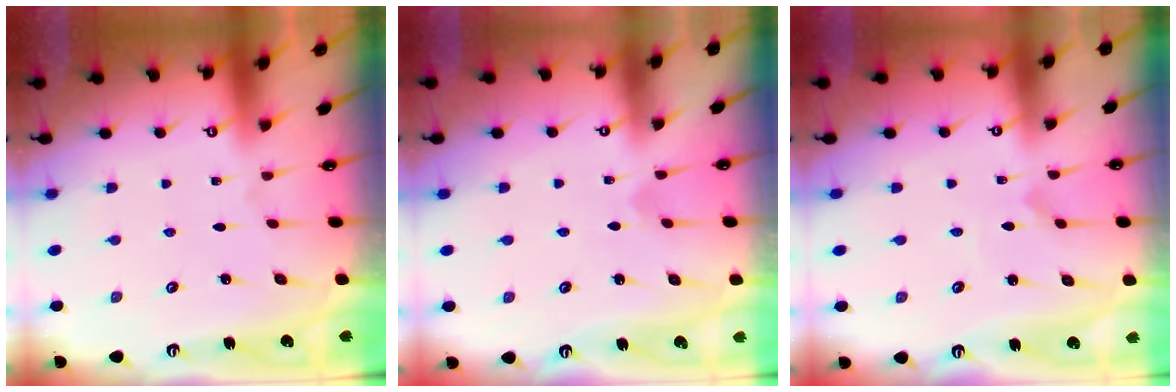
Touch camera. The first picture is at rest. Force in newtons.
{"total": 2.7, "press": 2.7, "slide": 0.1}
{"total": 0.7, "press": 0.7, "slide": 0.0}